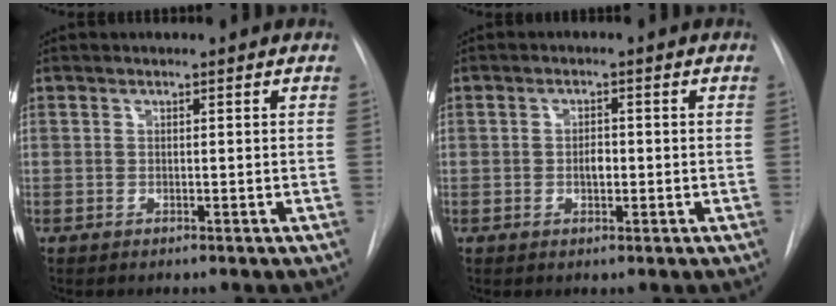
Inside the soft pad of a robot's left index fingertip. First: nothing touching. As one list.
[{"total": 2.3, "force": [-1.2, 1.0, 1.7], "torque": [-0.027, -0.003, -0.016]}]